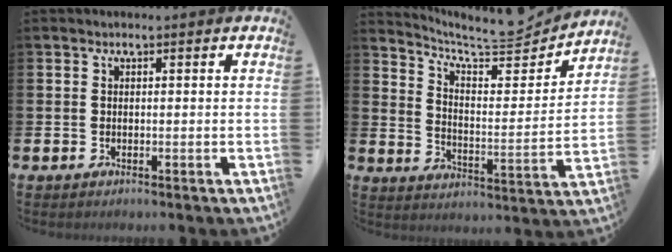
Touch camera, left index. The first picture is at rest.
{"total": 7.6, "force": [7.0, 1.6, 2.5], "torque": [-0.068, -0.061, 0.117]}